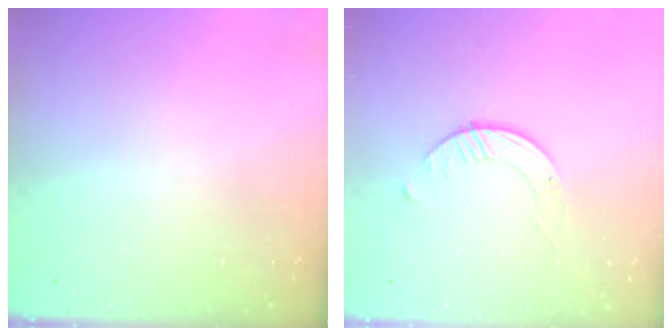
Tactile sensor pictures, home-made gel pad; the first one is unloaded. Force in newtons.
{"total": 1.7, "press": 1.7, "slide": 0.2}